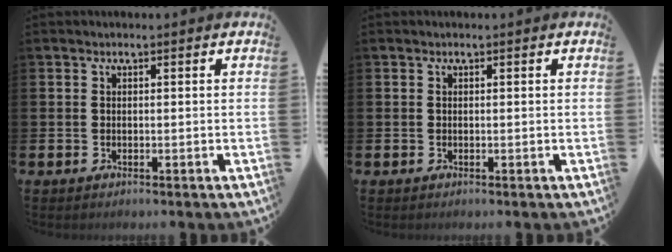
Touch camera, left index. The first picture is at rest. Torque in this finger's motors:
{"motor_torque": [0.00, 0.00, -0.04, -0.01]}